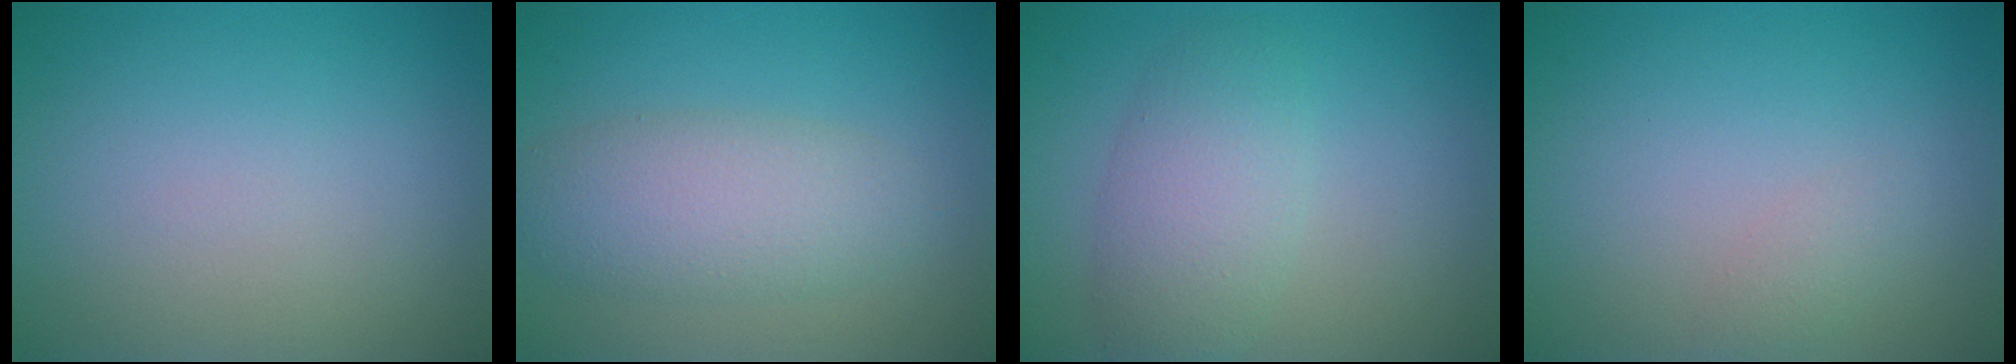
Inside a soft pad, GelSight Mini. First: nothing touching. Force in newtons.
{"total": 4.5, "press": 4.5, "slide": 0.2}
{"total": 4.0, "press": 4.0, "slide": 0.1}
{"total": 1.0, "press": 1.0, "slide": 0.1}